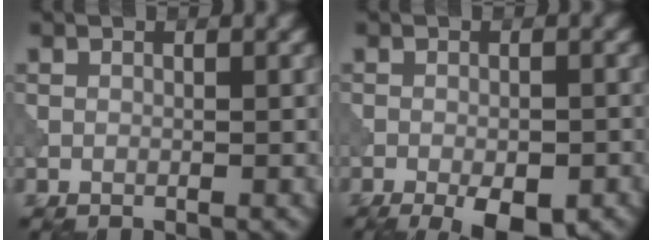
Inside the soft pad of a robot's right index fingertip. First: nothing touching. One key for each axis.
{"total": 5.6, "fx": -3.2, "fy": 1.9, "fz": 4.2, "tx": -0.056, "ty": -0.001, "tz": -0.042}